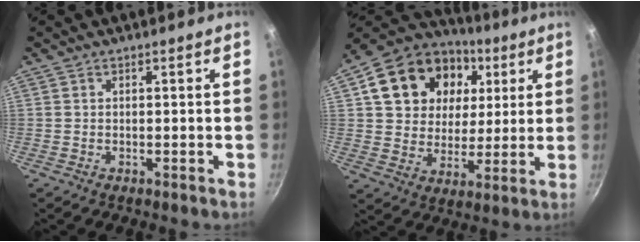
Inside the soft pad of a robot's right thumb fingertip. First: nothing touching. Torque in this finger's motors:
{"motor_torque": [-0.46, 0.91, 0.10, 0.20, 0.11]}